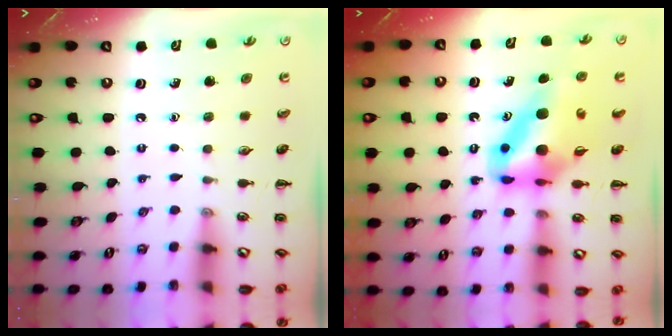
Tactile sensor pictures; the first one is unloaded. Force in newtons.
{"total": 11.8, "press": 11.2, "slide": 3.6}